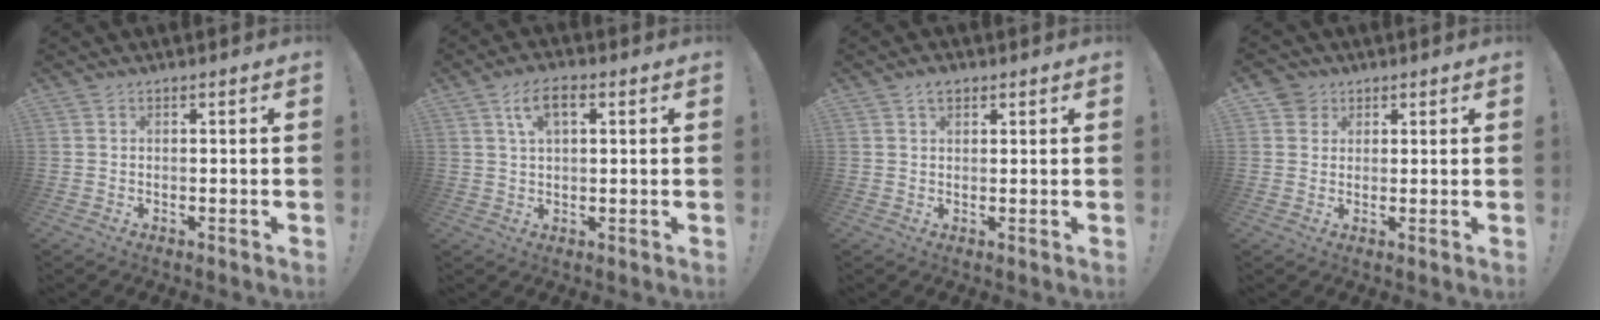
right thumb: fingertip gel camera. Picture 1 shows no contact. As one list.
[{"total": 6.7, "force": [2.5, 3.3, 5.3], "torque": [-0.093, 0.004, 0.044]}, {"total": 2.9, "force": [1.8, 1.7, 1.6], "torque": [-0.022, -0.004, 0.031]}, {"total": 4.0, "force": [1.9, 3.5, 0.7], "torque": [-0.008, -0.008, 0.036]}]